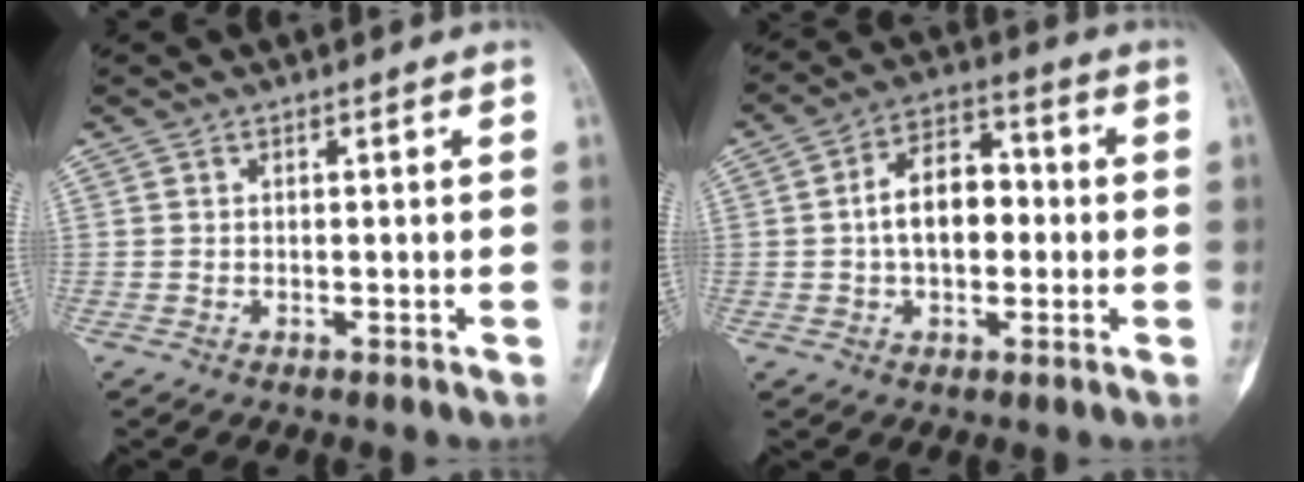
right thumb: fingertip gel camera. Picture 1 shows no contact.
{"total": 10.6, "force": [0.0, 6.7, 8.1], "torque": [-0.117, 0.029, -0.008]}